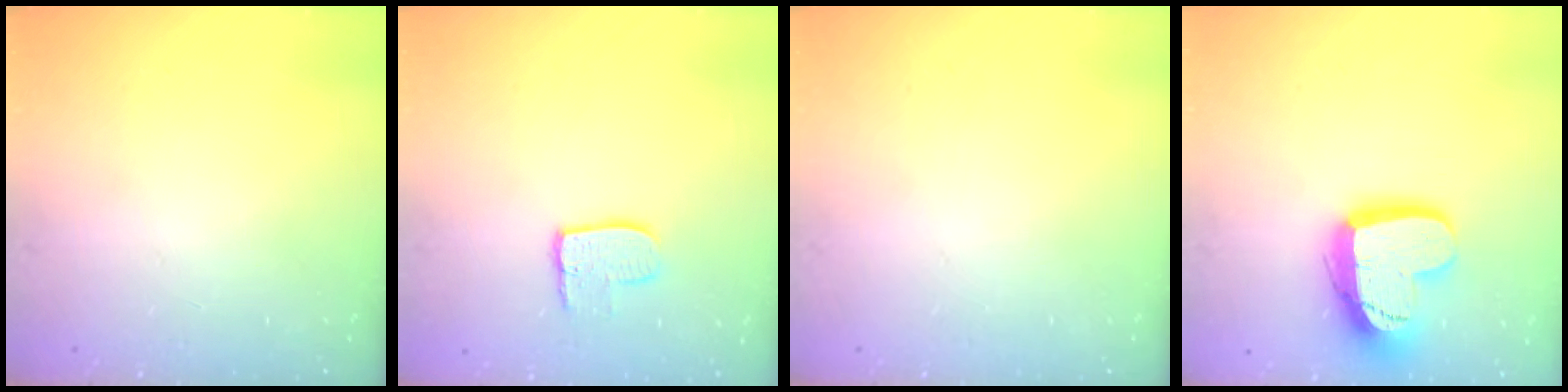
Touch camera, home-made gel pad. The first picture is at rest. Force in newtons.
{"total": 8.0, "press": 8.0, "slide": 0.7}
{"total": 0.0}
{"total": 19.0, "press": 18.9, "slide": 1.6}